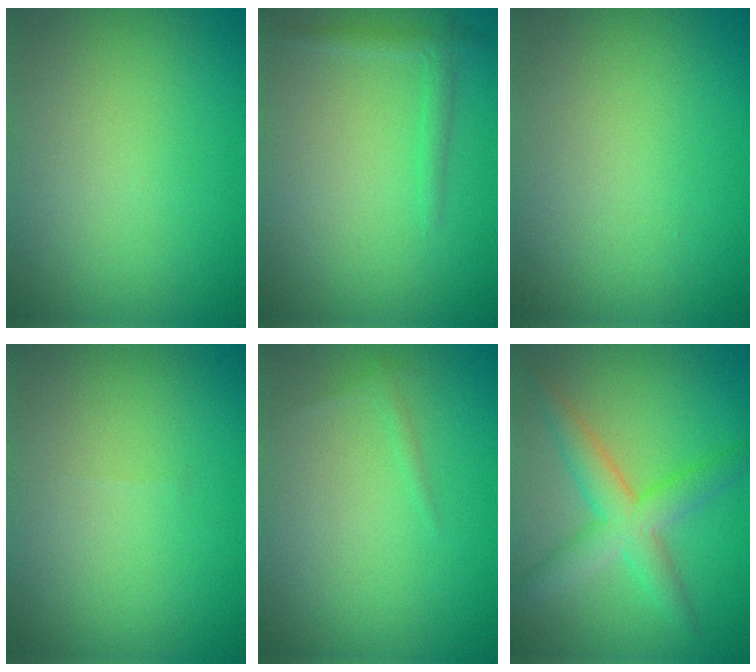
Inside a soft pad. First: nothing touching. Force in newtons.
{"total": 1.3, "press": 1.3, "slide": 0.1}
{"total": 0.0}
{"total": 0.0}
{"total": 0.6, "press": 0.6, "slide": 0.0}
{"total": 4.6, "press": 4.6, "slide": 0.2}